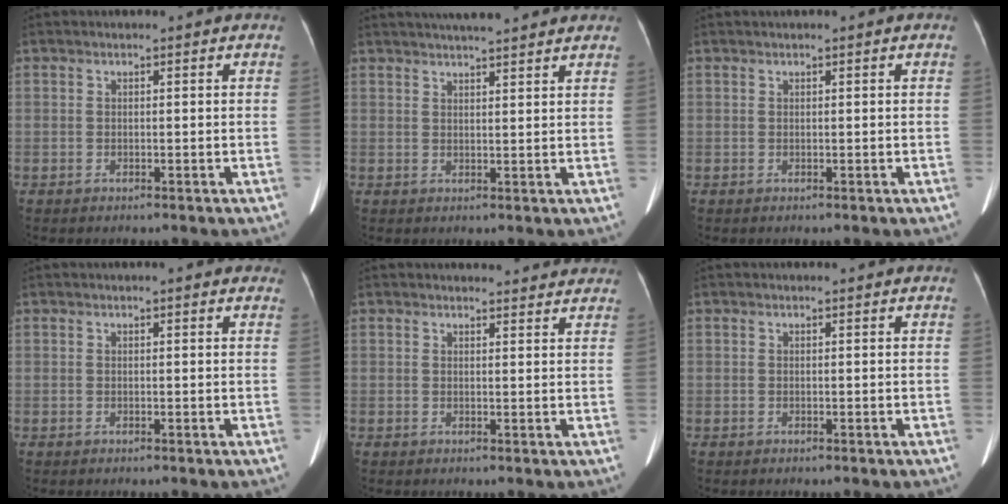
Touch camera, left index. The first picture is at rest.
{"total": 10.0, "force": [8.8, 0.9, 4.6], "torque": [-0.071, 0.028, 0.113]}
{"total": 0.0}
{"total": 1.9, "force": [1.3, 0.5, 1.2], "torque": [-0.008, 0.009, 0.012]}
{"total": 6.9, "force": [6.6, 1.2, 1.3], "torque": [-0.006, 0.005, 0.059]}
{"total": 0.0}